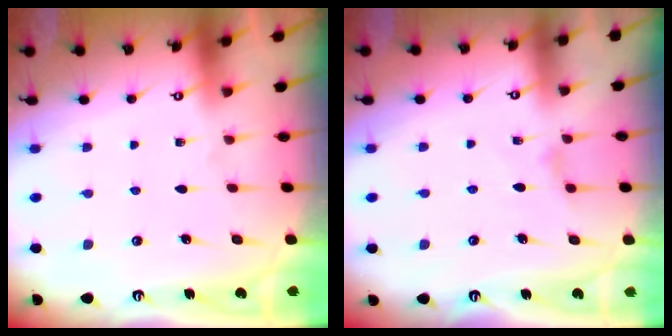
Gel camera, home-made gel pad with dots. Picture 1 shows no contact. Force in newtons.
{"total": 3.1, "press": 3.1, "slide": 0.5}